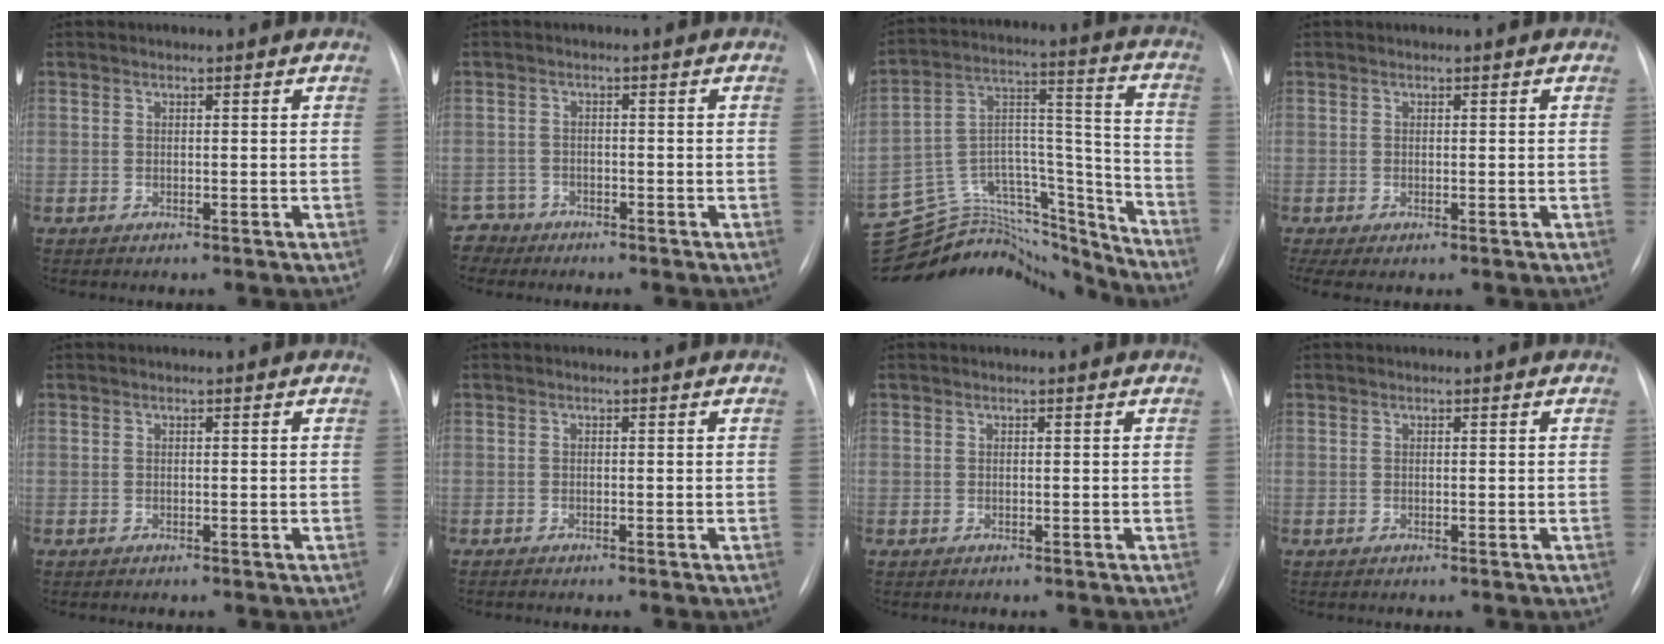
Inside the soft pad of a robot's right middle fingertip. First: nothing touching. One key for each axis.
{"total": 3.0, "fx": -2.4, "fy": 1.3, "fz": -1.2, "tx": 0.021, "ty": 0.001, "tz": -0.049}
{"total": 24.5, "fx": -23.4, "fy": 5.4, "fz": 4.8, "tx": -0.106, "ty": 0.041, "tz": -0.365}
{"total": 2.1, "fx": -1.0, "fy": 0.7, "fz": 1.7, "tx": -0.029, "ty": -0.007, "tz": -0.015}
{"total": 0.0}
{"total": 0.8, "fx": -0.7, "fy": 0.0, "fz": 0.4, "tx": -0.008, "ty": -0.002, "tz": -0.011}
{"total": 0.0}
{"total": 0.0}